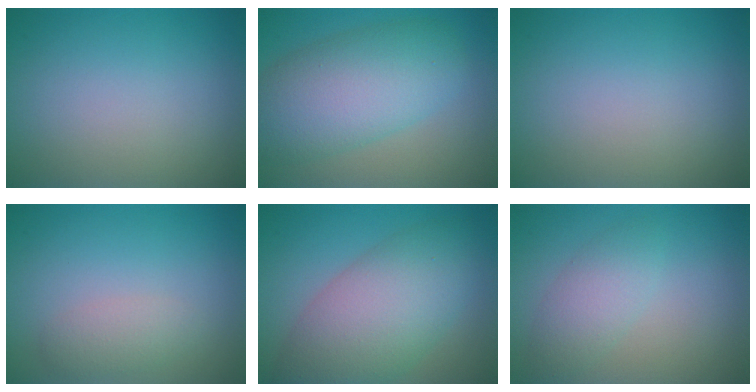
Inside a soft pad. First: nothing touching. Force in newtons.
{"total": 8.2, "press": 8.2, "slide": 0.2}
{"total": 0.0}
{"total": 1.7, "press": 1.7, "slide": 0.1}
{"total": 8.5, "press": 8.5, "slide": 0.0}
{"total": 2.7, "press": 2.7, "slide": 0.0}